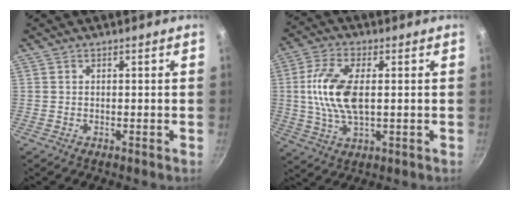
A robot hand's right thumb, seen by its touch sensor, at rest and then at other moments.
{"total": 11.6, "force": [0.9, 5.7, 10.1], "torque": [-0.200, 0.007, 0.013]}